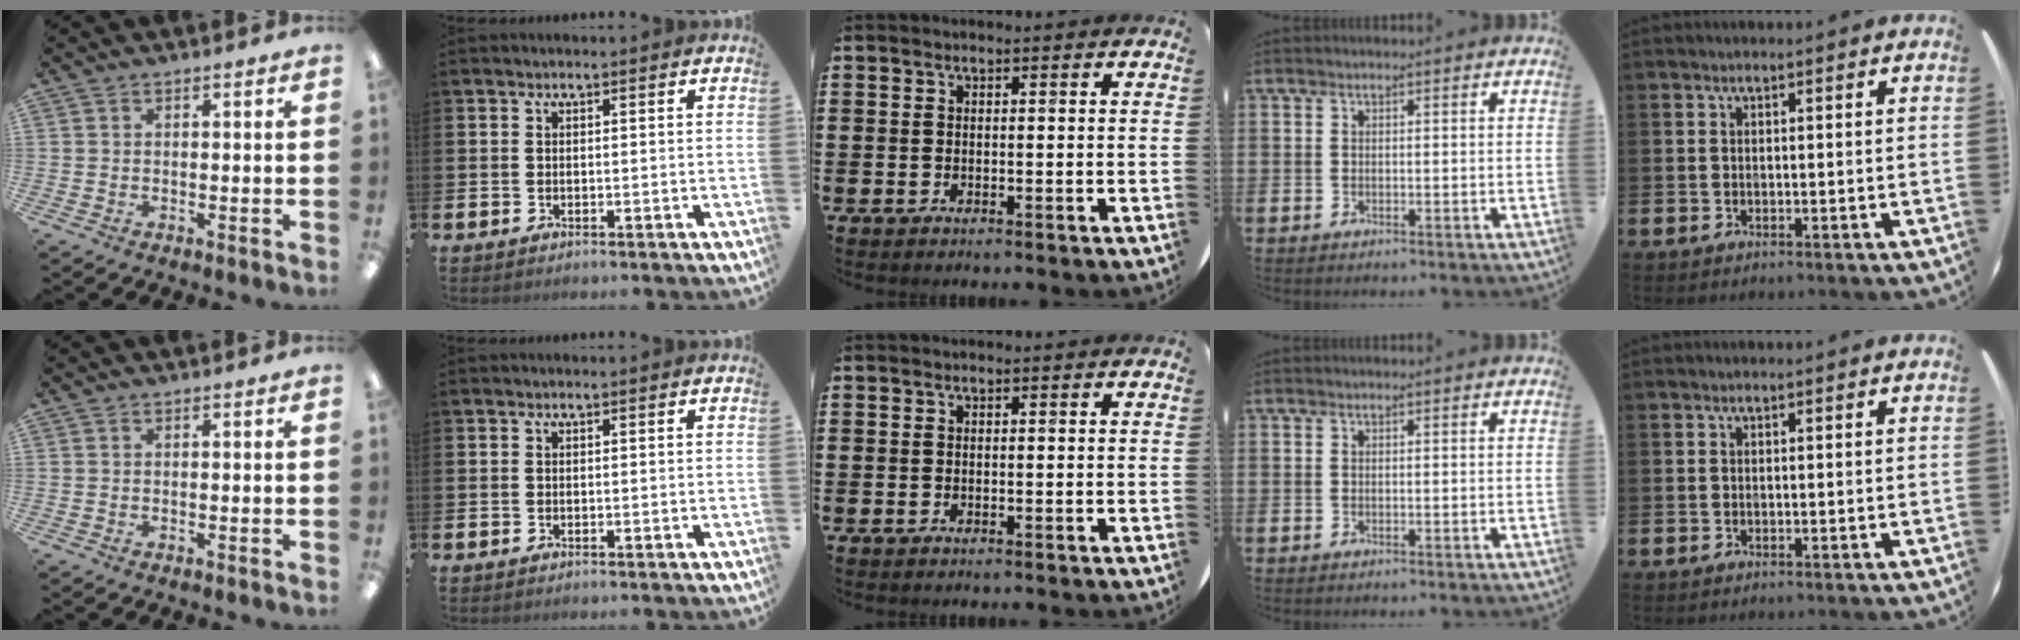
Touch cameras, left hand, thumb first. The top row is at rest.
{}